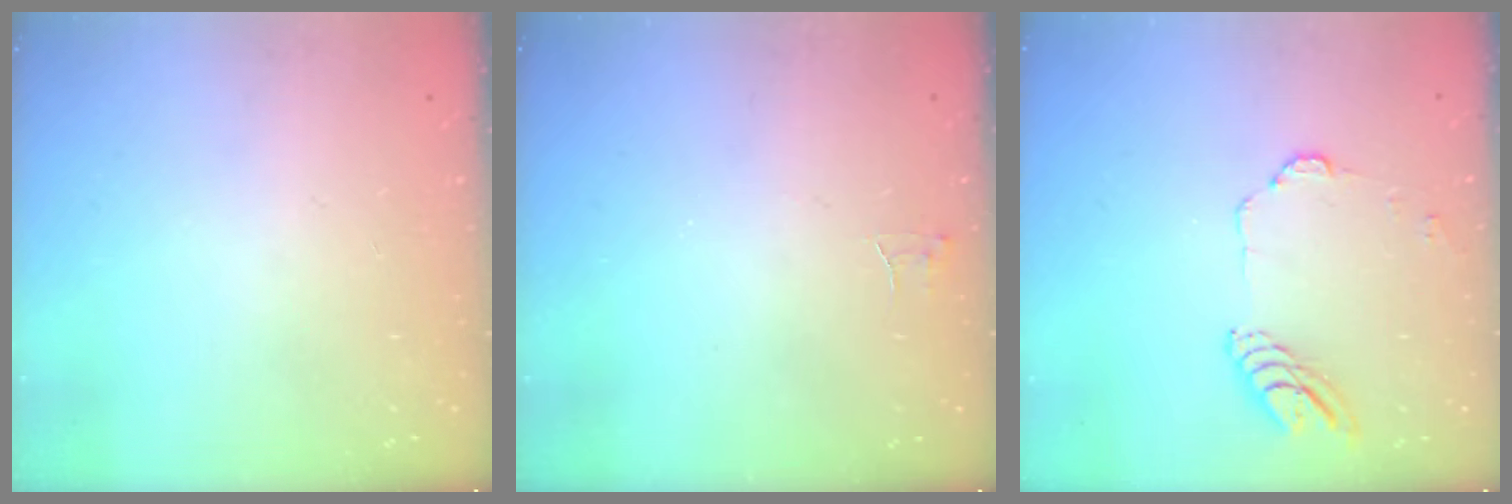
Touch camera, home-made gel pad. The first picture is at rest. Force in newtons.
{"total": 2.8, "press": 2.8, "slide": 0.2}
{"total": 8.4, "press": 8.4, "slide": 0.3}